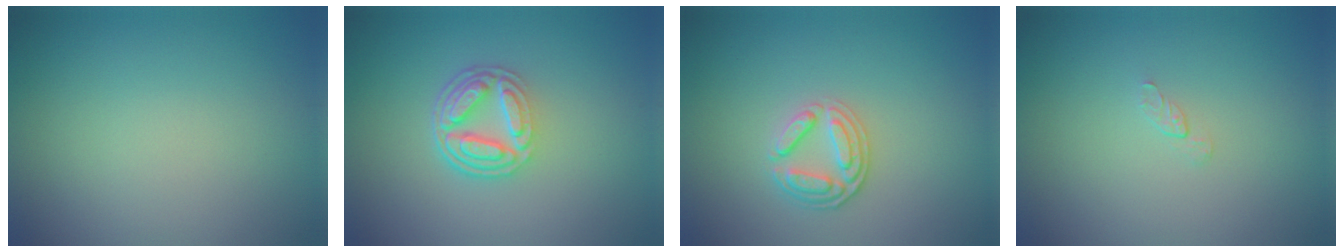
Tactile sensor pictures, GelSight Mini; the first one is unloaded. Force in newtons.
{"total": 4.9, "press": 3.5, "slide": 3.4}
{"total": 2.7, "press": 2.4, "slide": 1.2}
{"total": 0.5, "press": 0.3, "slide": 0.4}